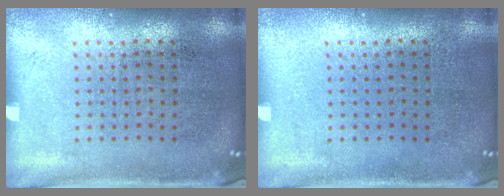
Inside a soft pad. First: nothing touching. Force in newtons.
{"total": 0.0}